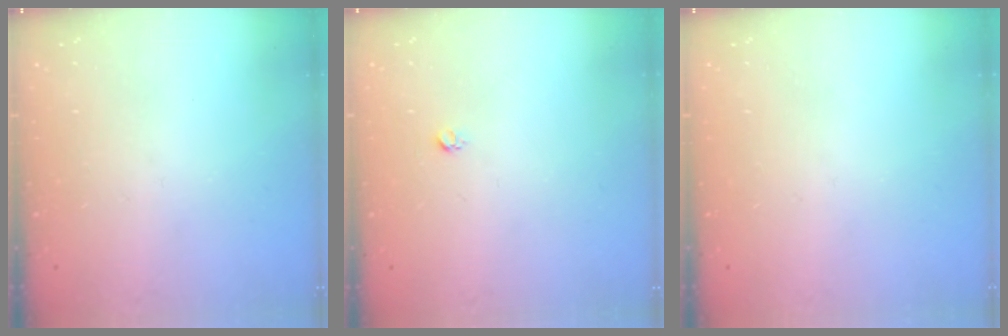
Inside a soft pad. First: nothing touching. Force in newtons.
{"total": 3.1, "press": 3.1, "slide": 0.3}
{"total": 0.0}